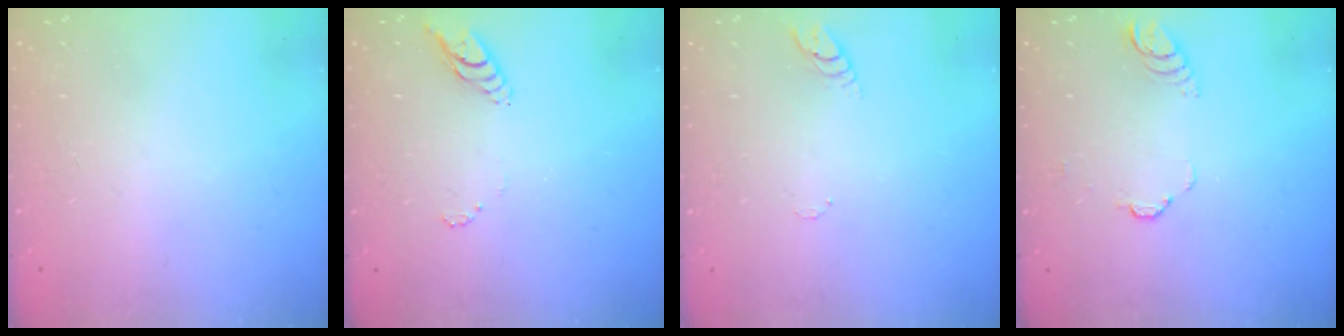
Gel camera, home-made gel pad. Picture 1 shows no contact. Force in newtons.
{"total": 7.8, "press": 7.7, "slide": 0.8}
{"total": 3.8, "press": 3.7, "slide": 0.4}
{"total": 3.0, "press": 3.0, "slide": 0.2}